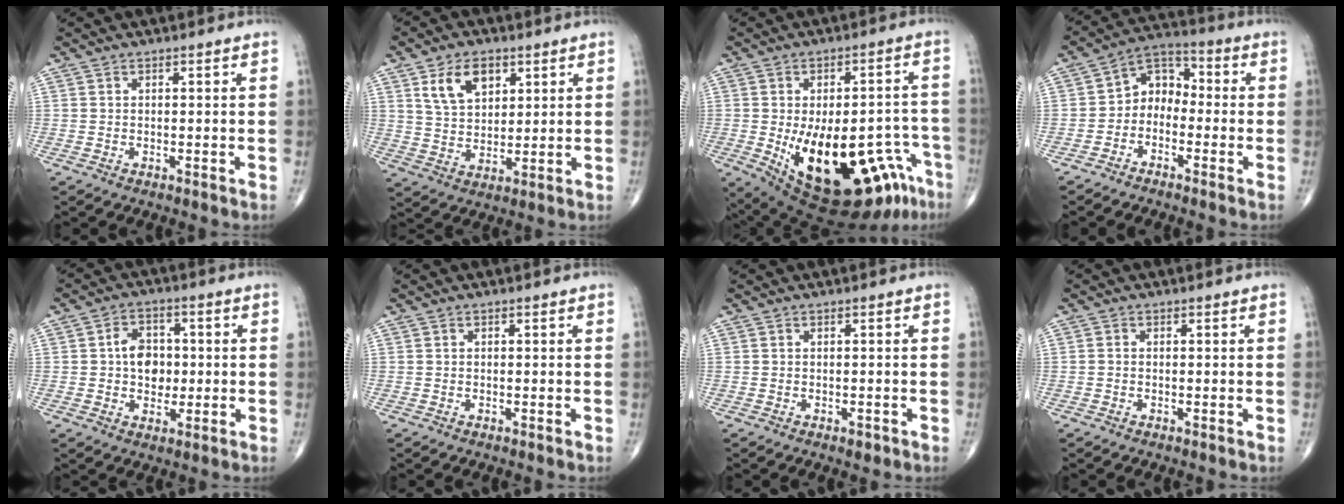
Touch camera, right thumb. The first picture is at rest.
{"total": 9.3, "force": [4.3, 5.9, 5.8], "torque": [-0.082, -0.019, 0.082]}
{"total": 25.8, "force": [-10.8, 11.4, 20.5], "torque": [-0.244, 0.030, -0.130]}
{"total": 7.3, "force": [-2.0, 5.6, 4.1], "torque": [-0.040, 0.043, -0.057]}
{"total": 7.6, "force": [0.2, 5.8, 4.9], "torque": [-0.047, 0.009, -0.001]}
{"total": 0.0}
{"total": 1.2, "force": [-0.6, 0.7, 0.8], "torque": [-0.010, -0.001, -0.006]}
{"total": 0.6, "force": [-0.1, 0.5, 0.3], "torque": [-0.004, 0.001, -0.006]}